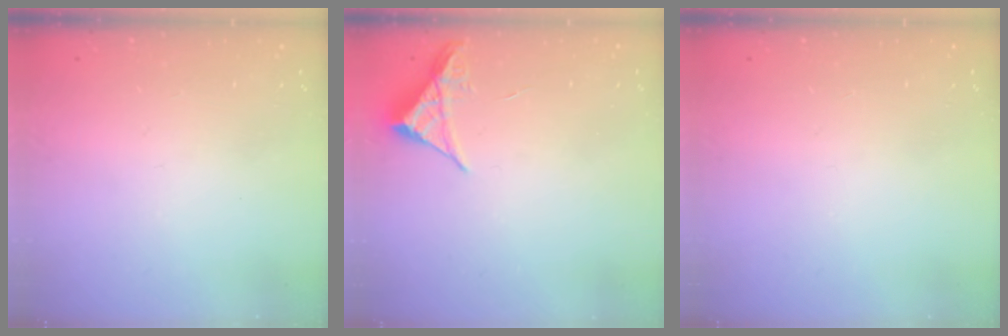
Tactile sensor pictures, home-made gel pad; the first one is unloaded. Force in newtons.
{"total": 4.1, "press": 4.1, "slide": 0.5}
{"total": 0.0}